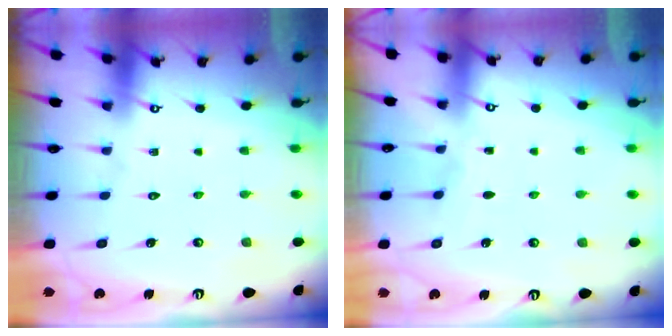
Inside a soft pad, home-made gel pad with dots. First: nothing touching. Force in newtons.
{"total": 2.8, "press": 2.8, "slide": 0.4}